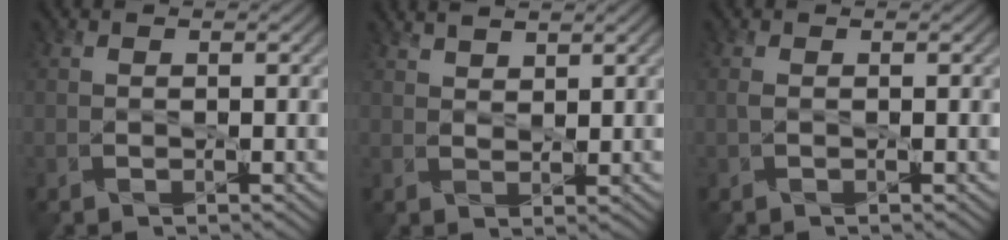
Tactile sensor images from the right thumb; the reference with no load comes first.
{"total": 2.4, "force": [2.1, 0.7, 1.0], "torque": [-0.017, -0.004, 0.044]}
{"total": 0.6, "force": [0.0, 0.1, 0.6], "torque": [-0.016, 0.002, 0.001]}